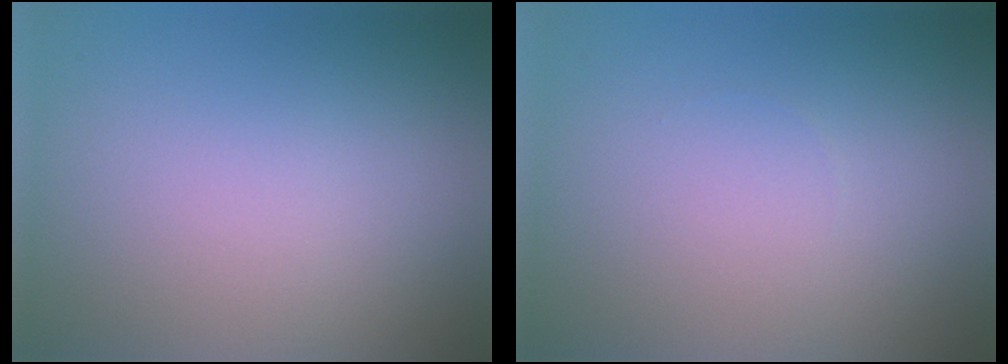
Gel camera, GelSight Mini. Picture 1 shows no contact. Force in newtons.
{"total": 0.0}